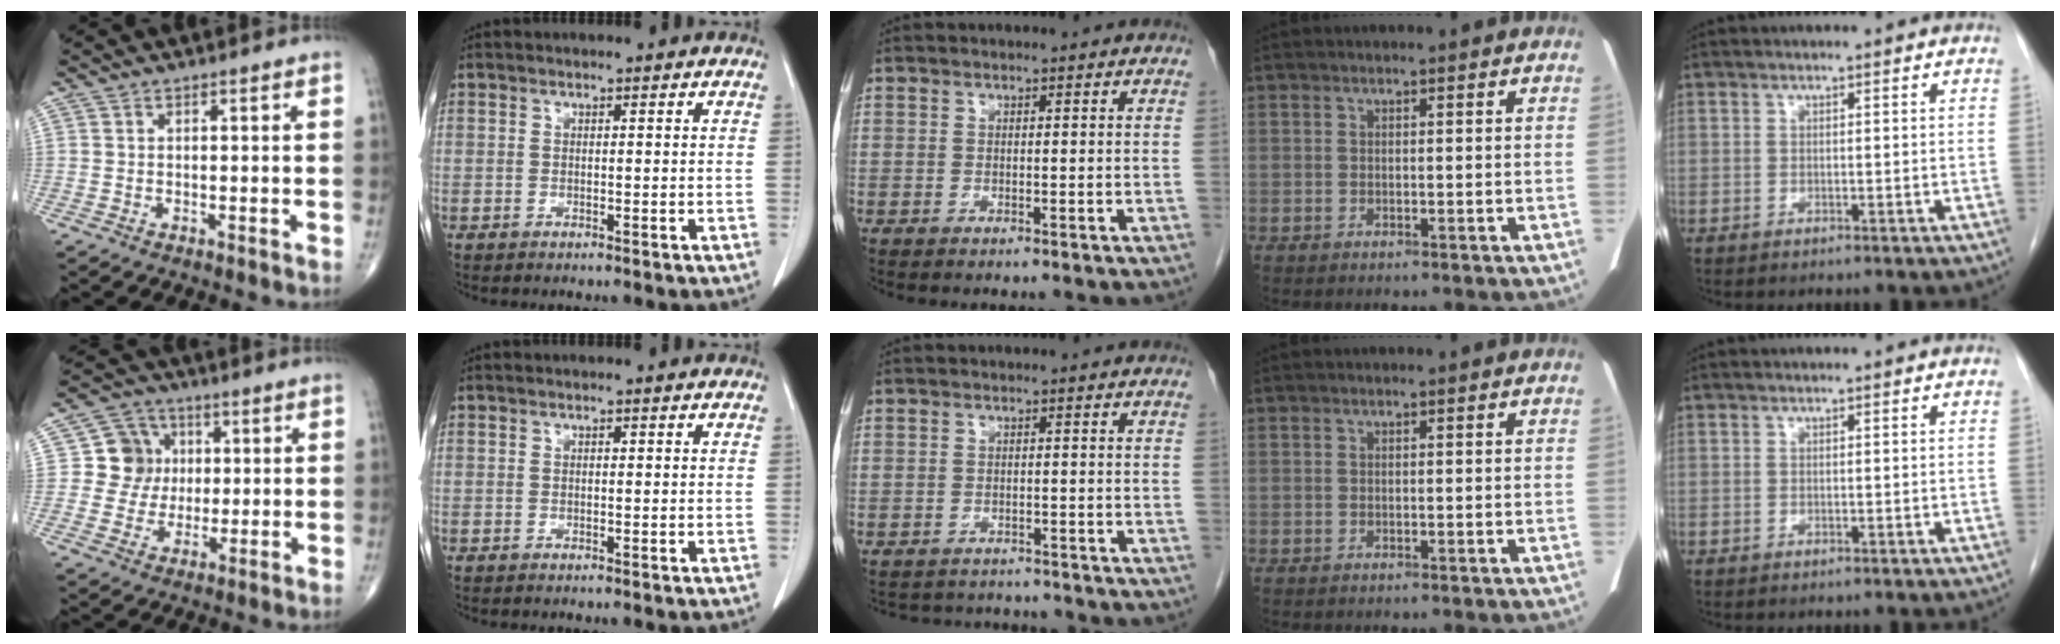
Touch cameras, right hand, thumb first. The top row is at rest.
{"thumb": {"total": 8.2, "force": [1.1, 7.8, 2.2], "torque": [0.006, 0.009, 0.014]}, "middle": {"total": 6.3, "force": [-6.0, 1.9, 0.4], "torque": [-0.003, 0.012, -0.078]}}